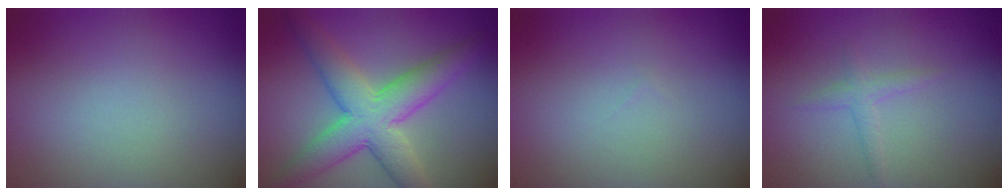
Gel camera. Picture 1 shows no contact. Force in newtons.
{"total": 6.9, "press": 6.9, "slide": 0.2}
{"total": 0.0}
{"total": 1.2, "press": 1.2, "slide": 0.1}